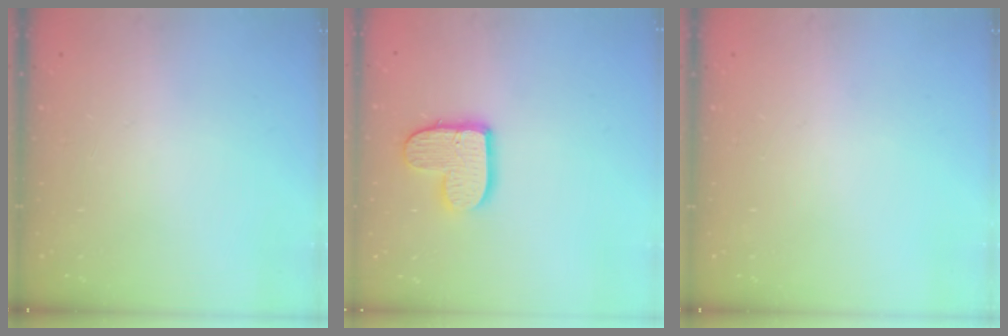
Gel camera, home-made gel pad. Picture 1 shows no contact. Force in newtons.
{"total": 11.1, "press": 11.1, "slide": 0.5}
{"total": 0.0}